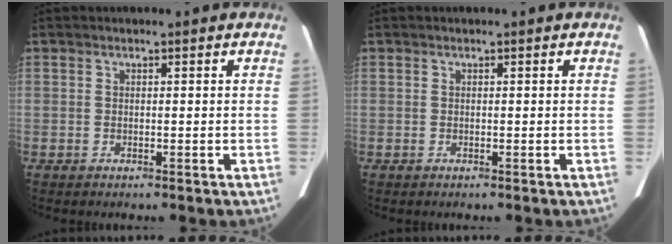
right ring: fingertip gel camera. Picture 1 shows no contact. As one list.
[{"total": 0.0}]